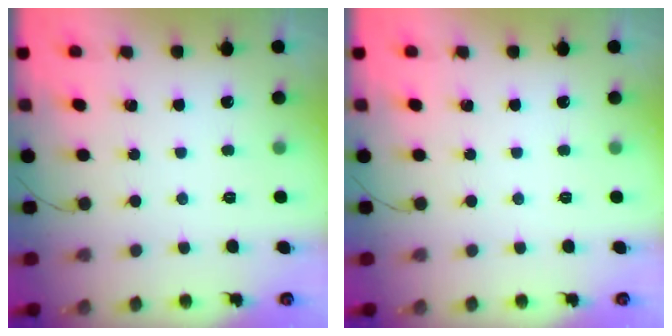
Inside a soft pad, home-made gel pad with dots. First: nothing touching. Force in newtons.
{"total": 0.0}